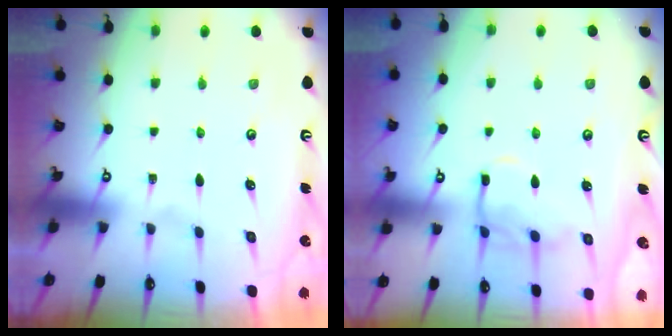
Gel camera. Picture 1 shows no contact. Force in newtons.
{"total": 10.6, "press": 10.6, "slide": 0.7}